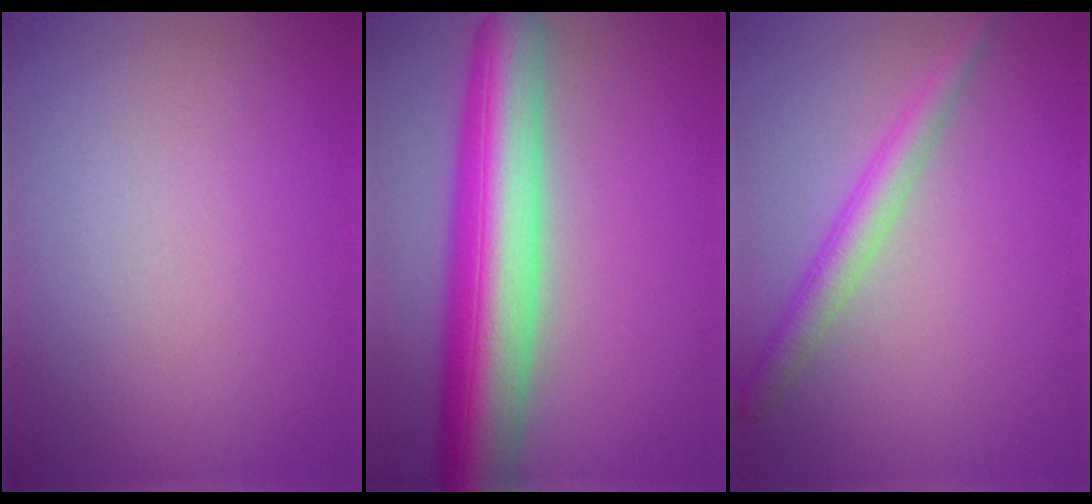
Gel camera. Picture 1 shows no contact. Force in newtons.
{"total": 10.9, "press": 10.9, "slide": 0.1}
{"total": 2.7, "press": 2.7, "slide": 0.2}